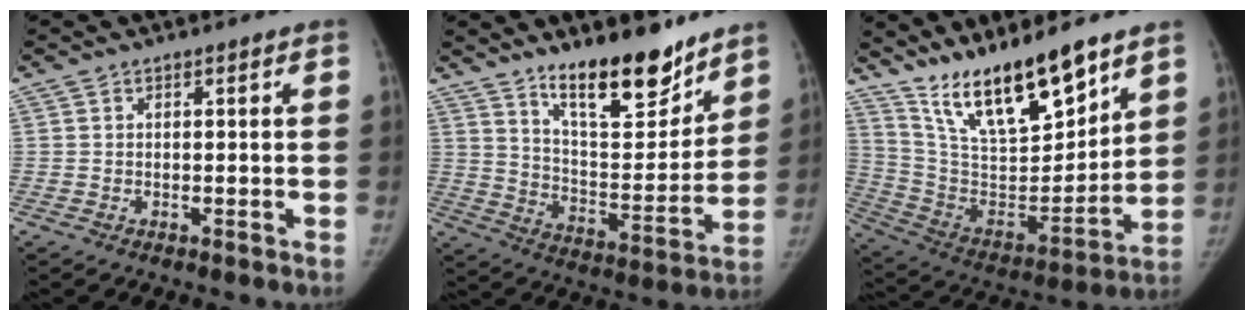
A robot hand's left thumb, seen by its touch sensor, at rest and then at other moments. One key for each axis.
{"total": 17.2, "fx": 13.0, "fy": 5.5, "fz": 9.8, "tx": -0.105, "ty": -0.102, "tz": 0.215}
{"total": 19.7, "fx": 14.7, "fy": 5.6, "fz": 11.9, "tx": -0.165, "ty": -0.084, "tz": 0.276}